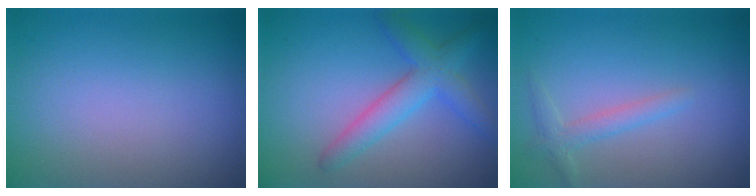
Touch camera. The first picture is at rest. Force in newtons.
{"total": 3.8, "press": 3.8, "slide": 0.1}
{"total": 1.6, "press": 1.6, "slide": 0.1}